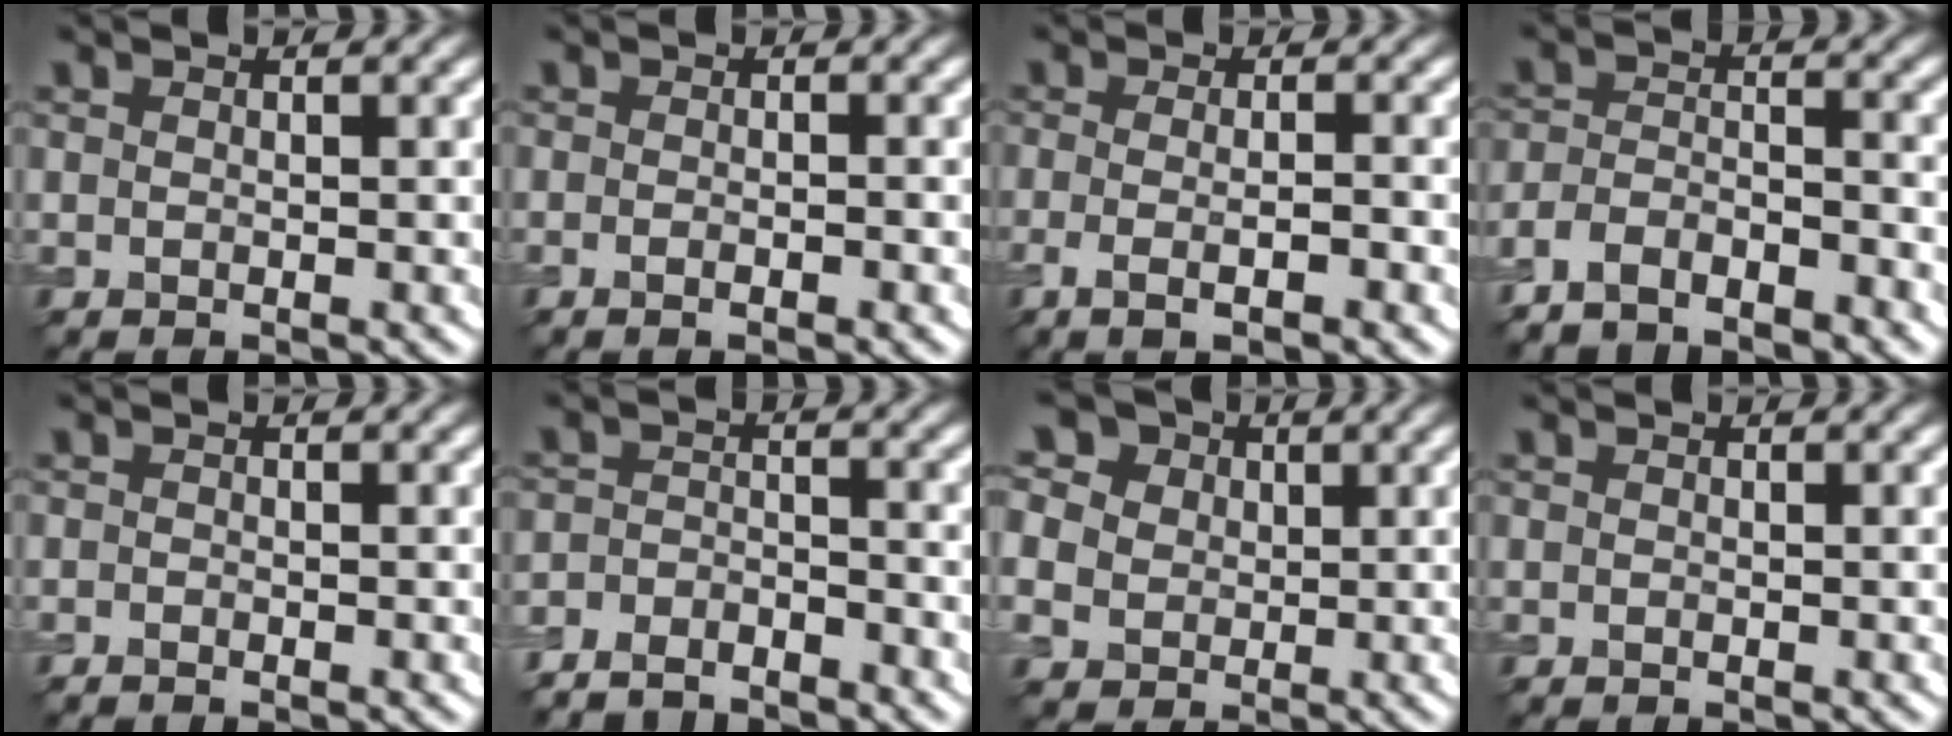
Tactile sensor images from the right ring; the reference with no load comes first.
{"total": 2.2, "force": [-0.6, 1.0, 1.9], "torque": [-0.010, 0.004, -0.016]}
{"total": 4.3, "force": [-1.3, 1.4, 3.8], "torque": [-0.054, -0.008, -0.019]}
{"total": 4.2, "force": [-3.6, 1.3, 1.8], "torque": [-0.031, 0.000, -0.074]}
{"total": 0.5, "force": [-0.5, 0.1, 0.2], "torque": [-0.002, -0.002, -0.010]}
{"total": 4.2, "force": [-4.0, 1.2, 0.7], "torque": [-0.011, -0.005, -0.078]}
{"total": 10.6, "force": [2.8, 9.0, 5.0], "torque": [-0.117, 0.028, 0.024]}
{"total": 0.0}